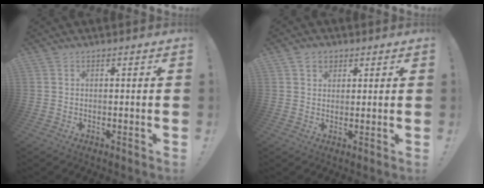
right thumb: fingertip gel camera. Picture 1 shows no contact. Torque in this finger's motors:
{"motor_torque": [0.11, 0.55, 0.12, -0.10, 0.00]}